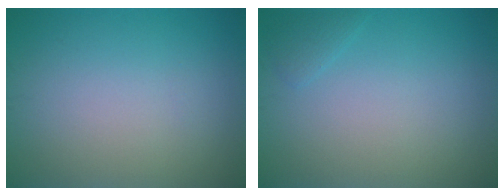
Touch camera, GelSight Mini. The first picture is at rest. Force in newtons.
{"total": 0.9, "press": 0.9, "slide": 0.1}